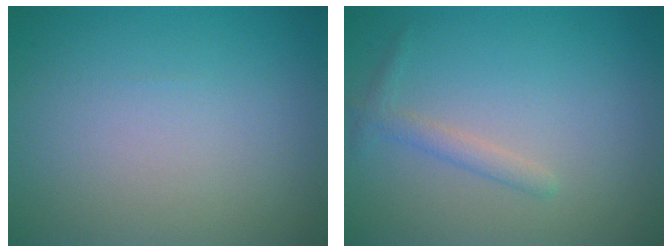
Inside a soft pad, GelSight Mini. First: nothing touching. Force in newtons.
{"total": 1.5, "press": 1.5, "slide": 0.1}